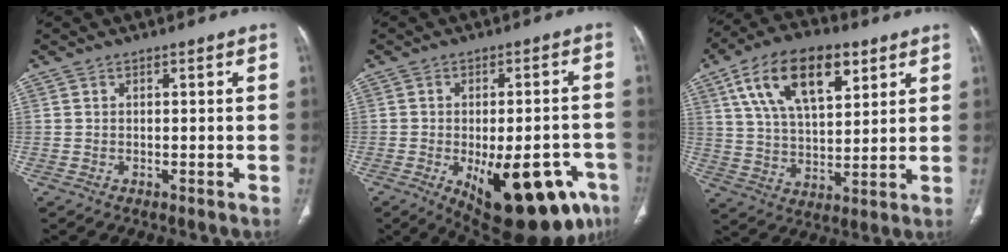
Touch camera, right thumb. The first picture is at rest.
{"total": 22.4, "force": [-9.5, 9.6, 17.9], "torque": [-0.173, 0.014, -0.109]}
{"total": 18.1, "force": [8.4, 9.1, 13.2], "torque": [-0.203, -0.017, 0.148]}